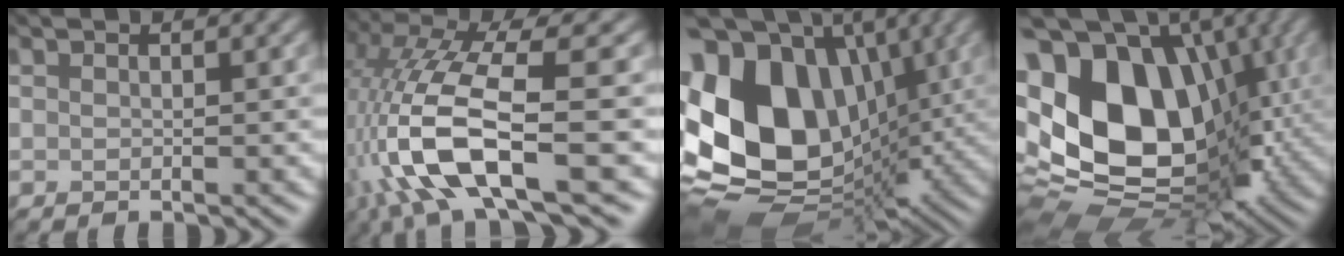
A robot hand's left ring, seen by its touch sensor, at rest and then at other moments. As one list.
[{"total": 11.2, "force": [-5.9, 2.8, 9.1], "torque": [-0.217, -0.015, -0.074]}, {"total": 15.9, "force": [-1.7, 12.0, 10.3], "torque": [-0.247, -0.017, 0.001]}, {"total": 16.0, "force": [-0.5, 12.0, 10.5], "torque": [-0.229, -0.032, 0.033]}]